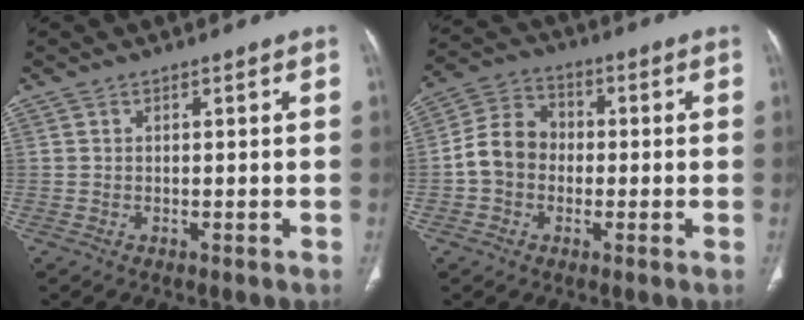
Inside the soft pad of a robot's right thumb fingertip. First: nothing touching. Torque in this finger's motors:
{"motor_torque": [0.09, -0.01, 0.64, -0.79, 0.06]}